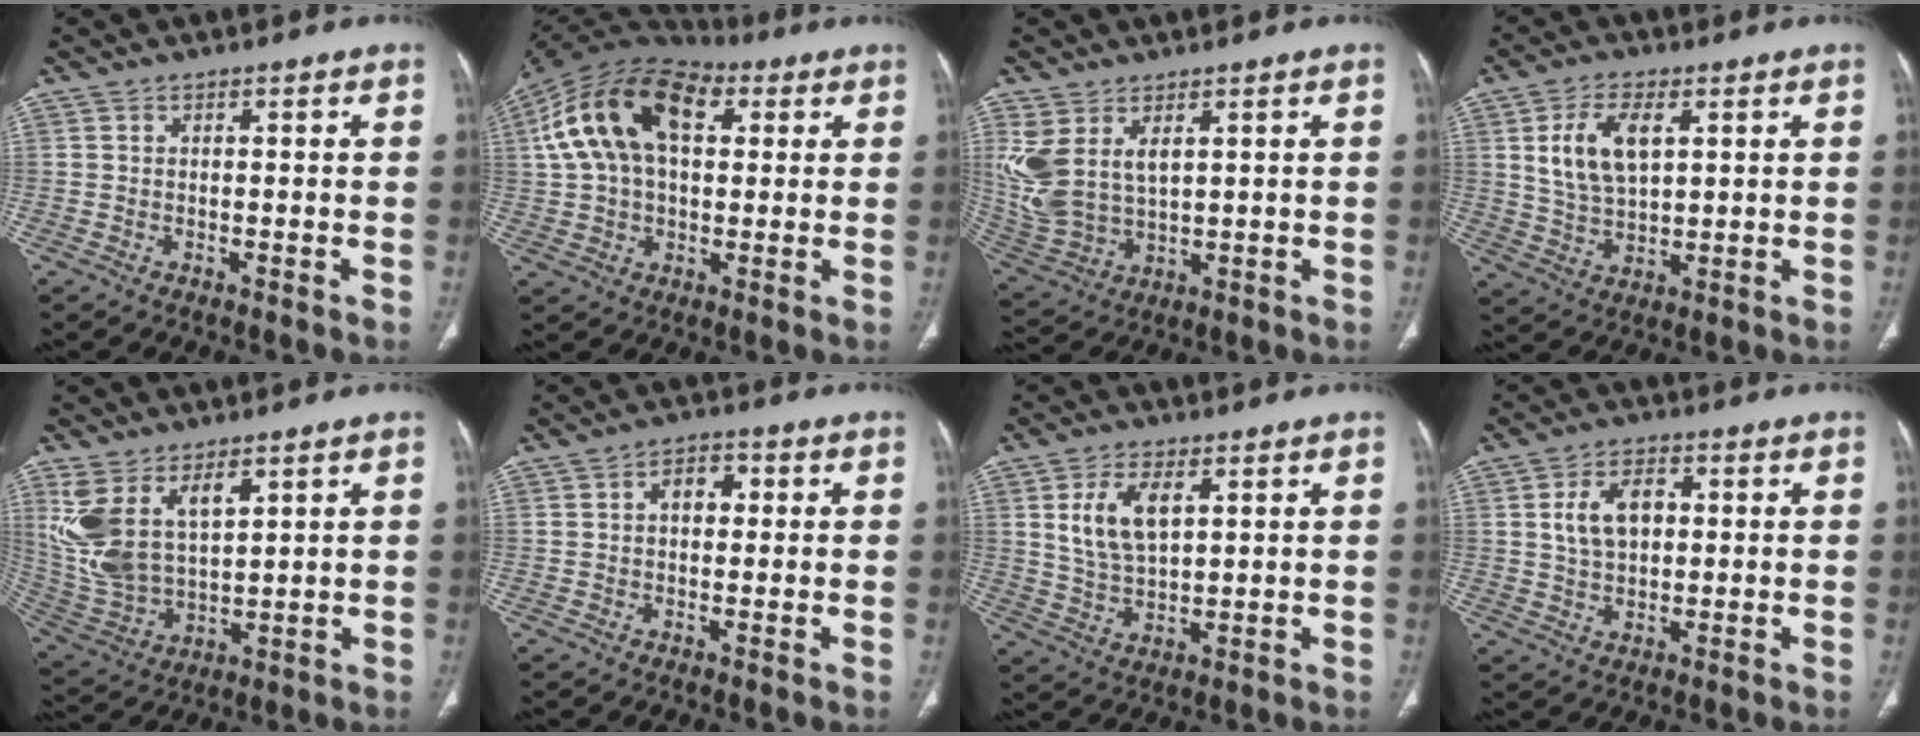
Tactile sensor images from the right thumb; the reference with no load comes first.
{"total": 19.9, "force": [5.7, 11.8, 15.0], "torque": [-0.264, 0.027, 0.090]}
{"total": 11.7, "force": [4.3, 7.0, 8.3], "torque": [-0.186, -0.013, 0.109]}
{"total": 10.1, "force": [3.2, 5.4, 7.9], "torque": [-0.146, -0.006, 0.065]}
{"total": 13.7, "force": [6.2, 7.3, 9.9], "torque": [-0.196, -0.021, 0.144]}
{"total": 4.4, "force": [0.7, 3.0, 3.2], "torque": [-0.039, 0.012, 0.007]}
{"total": 8.9, "force": [3.1, 4.6, 7.0], "torque": [-0.128, -0.009, 0.064]}
{"total": 7.7, "force": [1.4, 4.9, 5.7], "torque": [-0.090, 0.007, 0.024]}